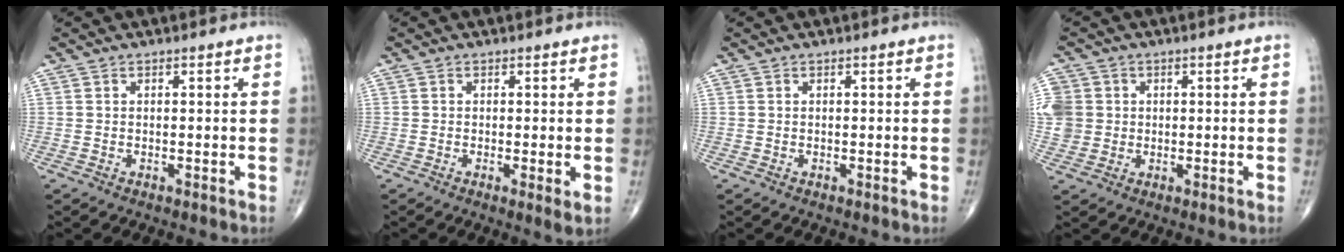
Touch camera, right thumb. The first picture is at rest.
{"total": 2.2, "force": [-0.2, 0.4, 2.2], "torque": [-0.044, -0.011, -0.010]}
{"total": 0.0}
{"total": 9.2, "force": [1.1, 8.6, 3.2], "torque": [-0.074, 0.019, 0.029]}